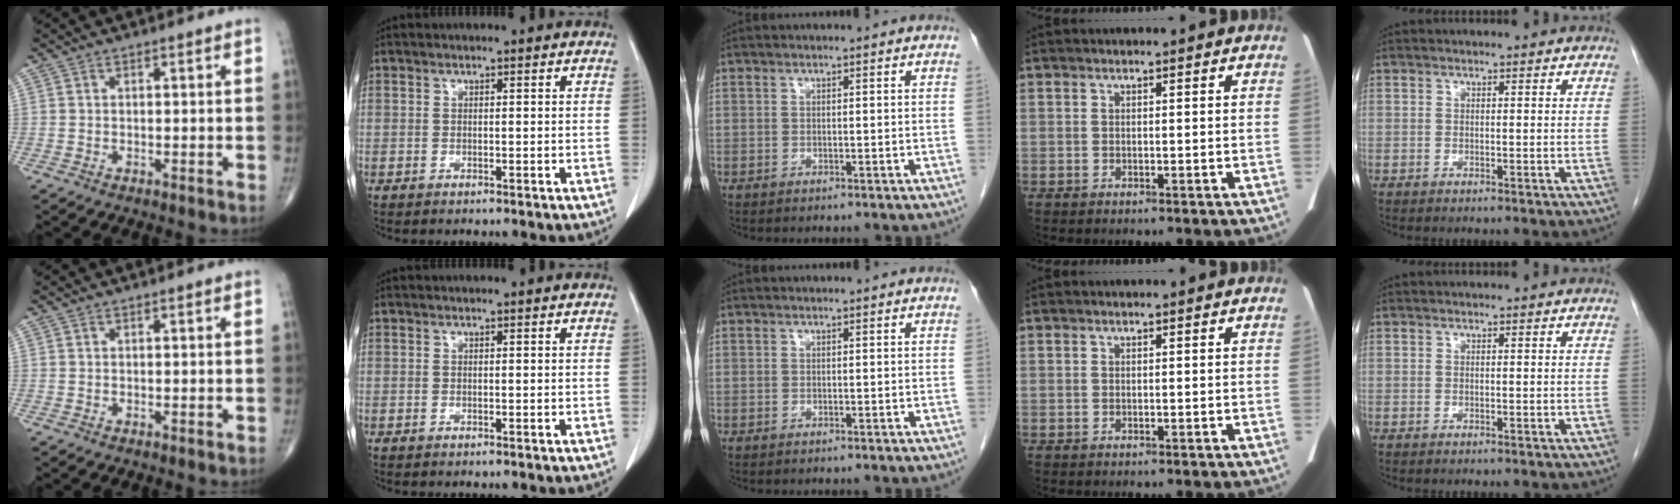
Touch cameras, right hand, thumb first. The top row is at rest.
{}